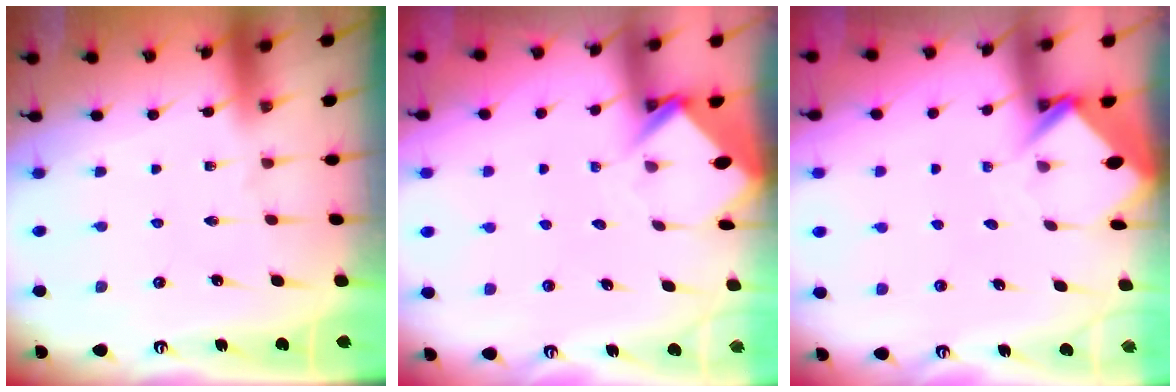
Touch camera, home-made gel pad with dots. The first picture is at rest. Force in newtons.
{"total": 3.7, "press": 3.7, "slide": 0.3}
{"total": 3.9, "press": 3.9, "slide": 0.1}